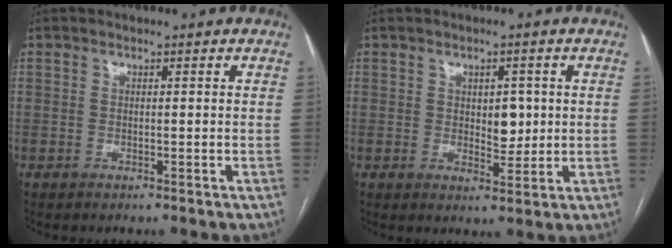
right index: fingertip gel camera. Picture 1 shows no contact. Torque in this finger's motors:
{"motor_torque": [0.39, -0.21, 0.16, 0.03]}